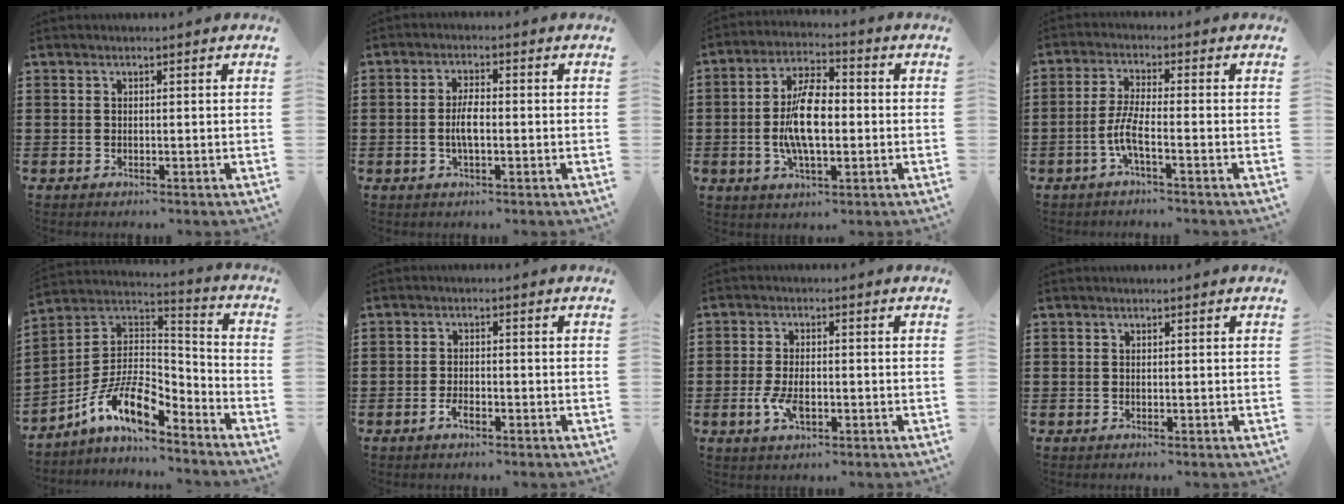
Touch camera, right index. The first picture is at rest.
{"total": 3.9, "force": [-0.5, 1.4, 3.6], "torque": [-0.080, 0.000, -0.014]}
{"total": 9.8, "force": [-0.9, 4.2, 8.8], "torque": [-0.188, 0.001, -0.022]}
{"total": 5.1, "force": [-2.2, 0.8, 4.5], "torque": [-0.106, -0.008, -0.050]}
{"total": 11.7, "force": [-6.9, 4.3, 8.4], "torque": [-0.180, 0.005, -0.137]}
{"total": 2.1, "force": [-1.3, 0.7, 1.4], "torque": [-0.034, -0.002, -0.028]}
{"total": 4.5, "force": [-1.3, 2.0, 3.8], "torque": [-0.086, -0.007, -0.026]}
{"total": 0.0}